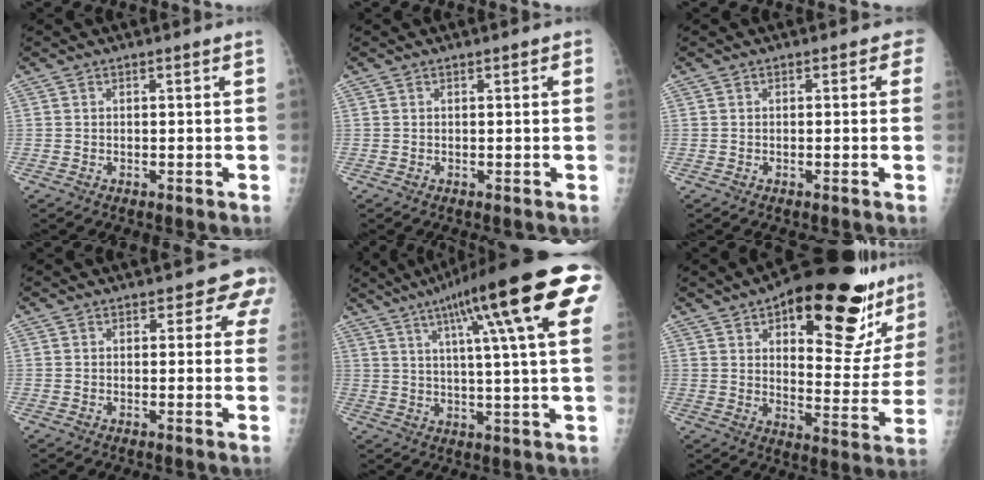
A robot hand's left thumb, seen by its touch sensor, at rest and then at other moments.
{"total": 1.0, "force": [0.4, 0.5, 0.7], "torque": [-0.005, 0.002, 0.003]}
{"total": 1.3, "force": [0.4, 1.0, 0.8], "torque": [0.017, 0.006, -0.008]}
{"total": 4.3, "force": [2.5, 2.8, 2.1], "torque": [0.014, -0.008, 0.008]}
{"total": 23.5, "force": [10.1, 3.1, 21.0], "torque": [-0.300, 0.005, 0.131]}
{"total": 26.5, "force": [15.8, 9.9, 18.8], "torque": [-0.206, -0.054, 0.220]}